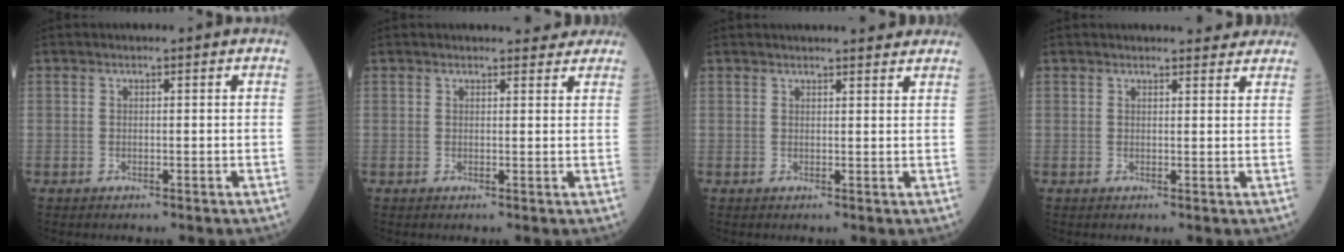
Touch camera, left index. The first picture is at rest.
{"total": 3.9, "force": [3.6, 1.1, 0.7], "torque": [-0.004, 0.001, 0.031]}
{"total": 5.8, "force": [5.4, 0.9, 2.1], "torque": [-0.027, 0.011, 0.056]}
{"total": 5.6, "force": [5.2, 1.3, 1.5], "torque": [-0.012, 0.005, 0.049]}